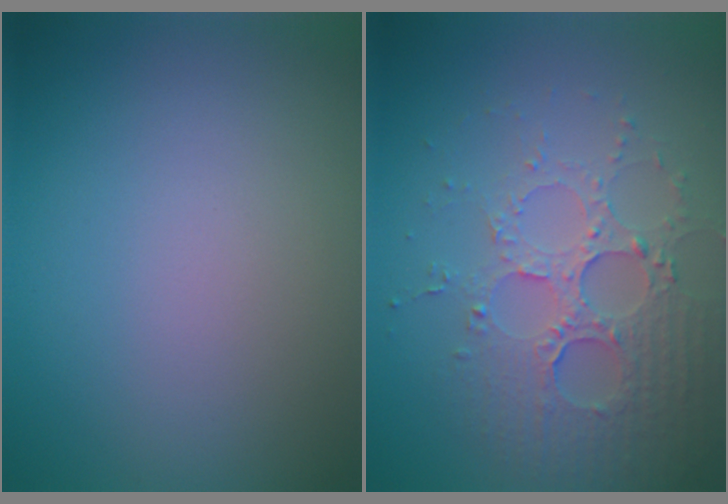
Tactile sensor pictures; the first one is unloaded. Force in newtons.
{"total": 4.0, "press": 3.8, "slide": 1.3}